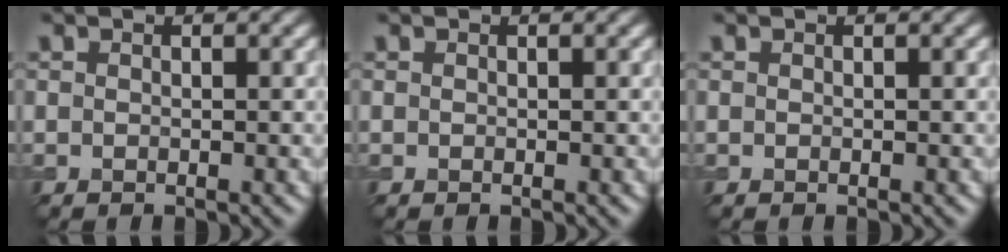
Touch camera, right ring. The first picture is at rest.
{"total": 0.0}
{"total": 0.0}